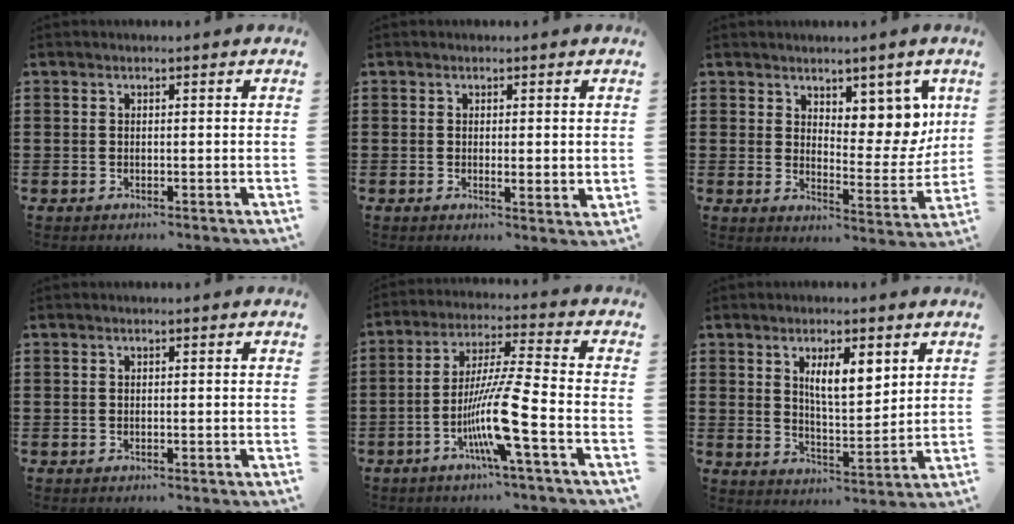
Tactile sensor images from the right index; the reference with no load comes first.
{"total": 1.5, "force": [0.2, 0.3, 1.5], "torque": [-0.028, 0.000, 0.002]}
{"total": 7.0, "force": [4.8, 4.0, 3.0], "torque": [-0.048, -0.030, 0.084]}
{"total": 0.0}
{"total": 11.1, "force": [-4.6, 0.0, 10.2], "torque": [-0.211, -0.015, -0.094]}
{"total": 6.5, "force": [2.9, 2.2, 5.4], "torque": [-0.097, -0.001, 0.046]}